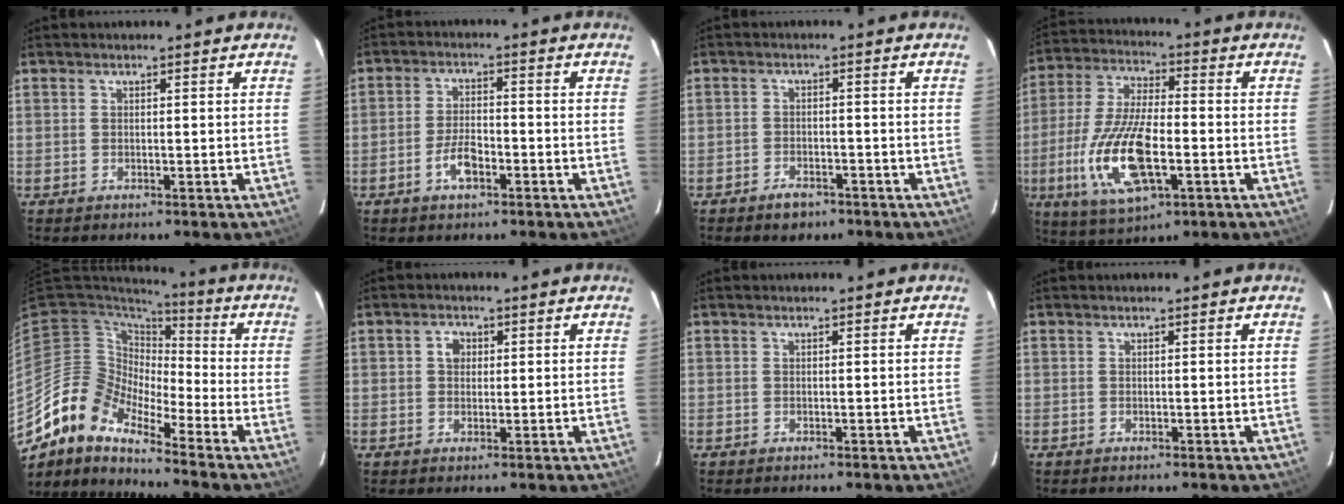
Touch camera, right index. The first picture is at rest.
{"total": 5.3, "force": [-2.7, 2.3, 3.9], "torque": [-0.083, 0.004, -0.048]}
{"total": 4.0, "force": [-2.9, 2.4, 1.5], "torque": [-0.036, 0.007, -0.043]}
{"total": 16.9, "force": [-4.9, 6.6, 14.8], "torque": [-0.316, -0.014, -0.088]}
{"total": 11.4, "force": [-9.8, 4.1, 4.1], "torque": [-0.065, 0.005, -0.205]}
{"total": 2.4, "force": [0.5, 2.1, 1.1], "torque": [-0.015, 0.010, 0.007]}
{"total": 0.0}
{"total": 0.0}